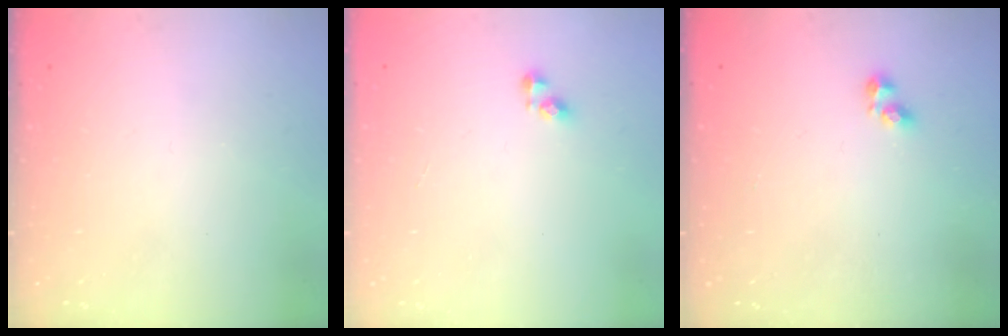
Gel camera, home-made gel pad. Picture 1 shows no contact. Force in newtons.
{"total": 3.2, "press": 3.2, "slide": 0.6}
{"total": 2.4, "press": 2.3, "slide": 0.4}